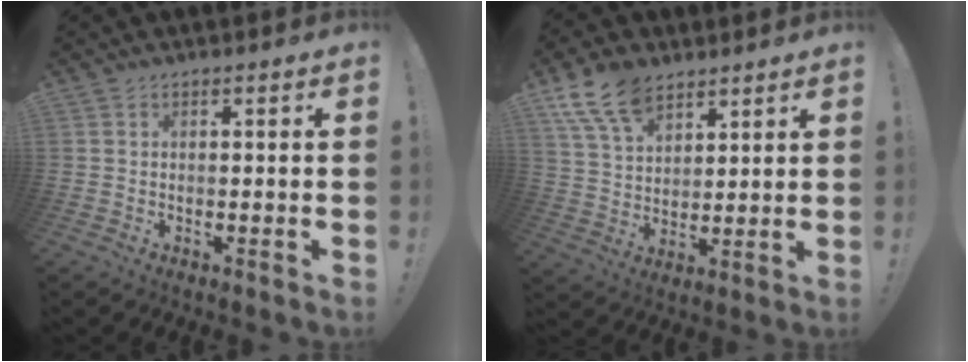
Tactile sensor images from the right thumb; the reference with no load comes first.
{"total": 12.9, "force": [8.7, 7.3, 6.1], "torque": [-0.115, -0.039, 0.166]}